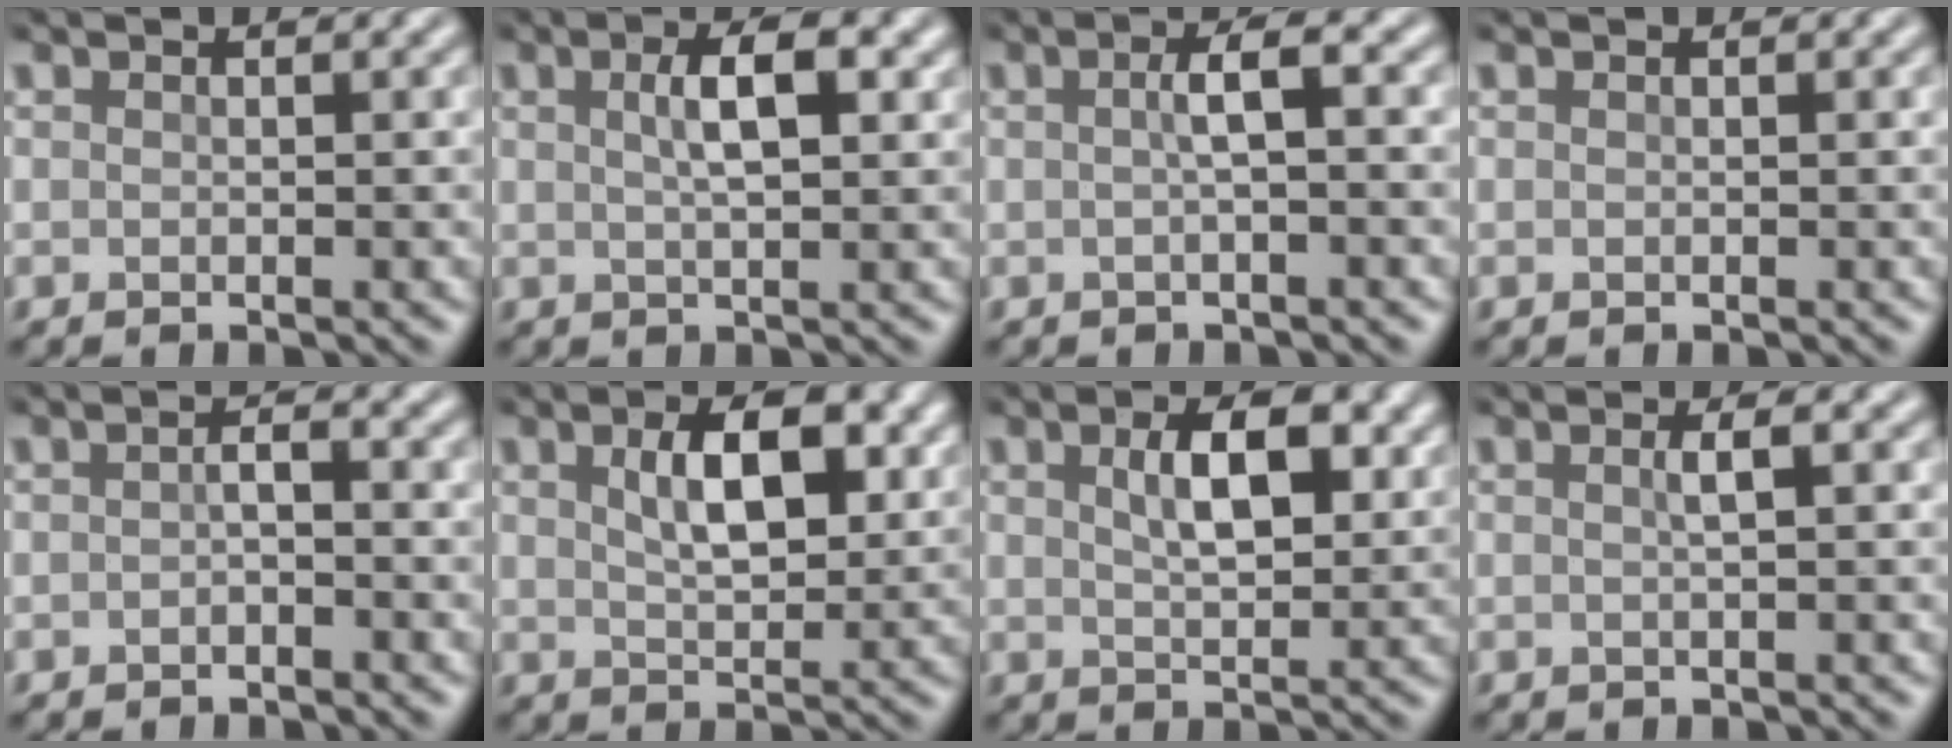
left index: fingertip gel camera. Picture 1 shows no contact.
{"total": 3.6, "force": [1.1, 1.1, 3.3], "torque": [-0.057, 0.008, 0.018]}
{"total": 2.4, "force": [0.1, 0.4, 2.4], "torque": [-0.043, 0.009, -0.001]}
{"total": 0.0}
{"total": 1.2, "force": [-0.5, 0.3, 1.0], "torque": [-0.021, 0.003, -0.010]}
{"total": 5.4, "force": [1.8, 2.6, 4.5], "torque": [-0.078, 0.003, 0.030]}
{"total": 4.9, "force": [1.6, 2.2, 4.1], "torque": [-0.073, 0.004, 0.029]}
{"total": 1.5, "force": [0.2, 0.3, 1.4], "torque": [-0.024, 0.007, 0.000]}